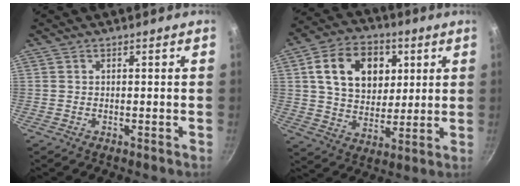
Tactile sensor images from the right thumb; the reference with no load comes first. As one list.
[{"total": 16.5, "force": [4.7, 12.2, 10.1], "torque": [-0.137, -0.002, 0.075]}]